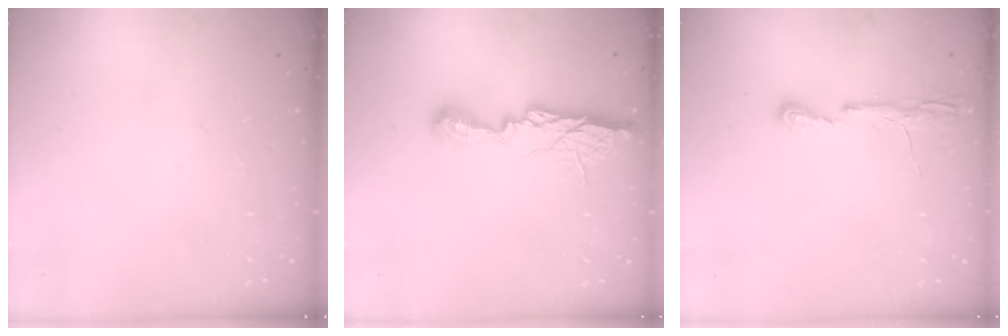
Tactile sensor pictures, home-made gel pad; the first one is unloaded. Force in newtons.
{"total": 10.7, "press": 10.7, "slide": 0.3}
{"total": 4.3, "press": 4.2, "slide": 0.6}